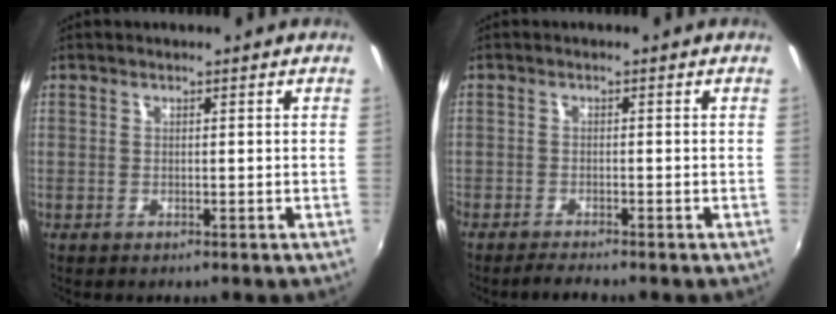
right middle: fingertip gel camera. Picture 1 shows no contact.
{"total": 2.3, "force": [-2.2, -0.2, 0.8], "torque": [-0.025, -0.009, -0.042]}